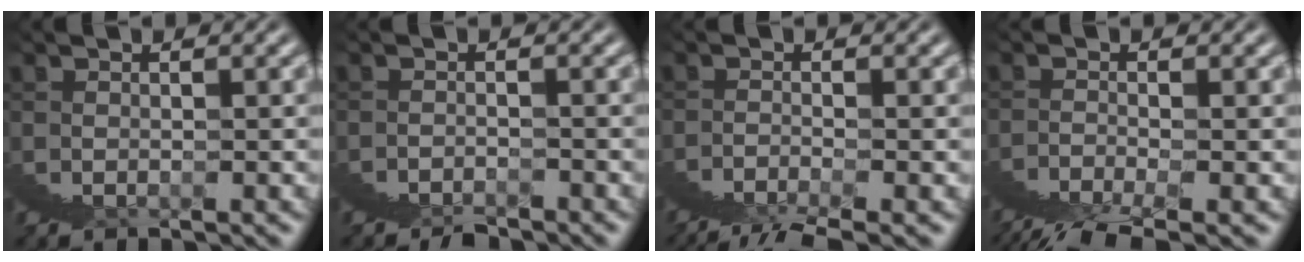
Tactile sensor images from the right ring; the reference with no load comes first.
{"total": 1.3, "force": [-0.8, -0.6, -0.7], "torque": [0.029, 0.010, -0.020]}
{"total": 1.5, "force": [0.6, -1.4, 0.2], "torque": [0.011, 0.027, 0.000]}
{"total": 1.6, "force": [0.3, -1.6, 0.2], "torque": [0.006, 0.018, -0.002]}